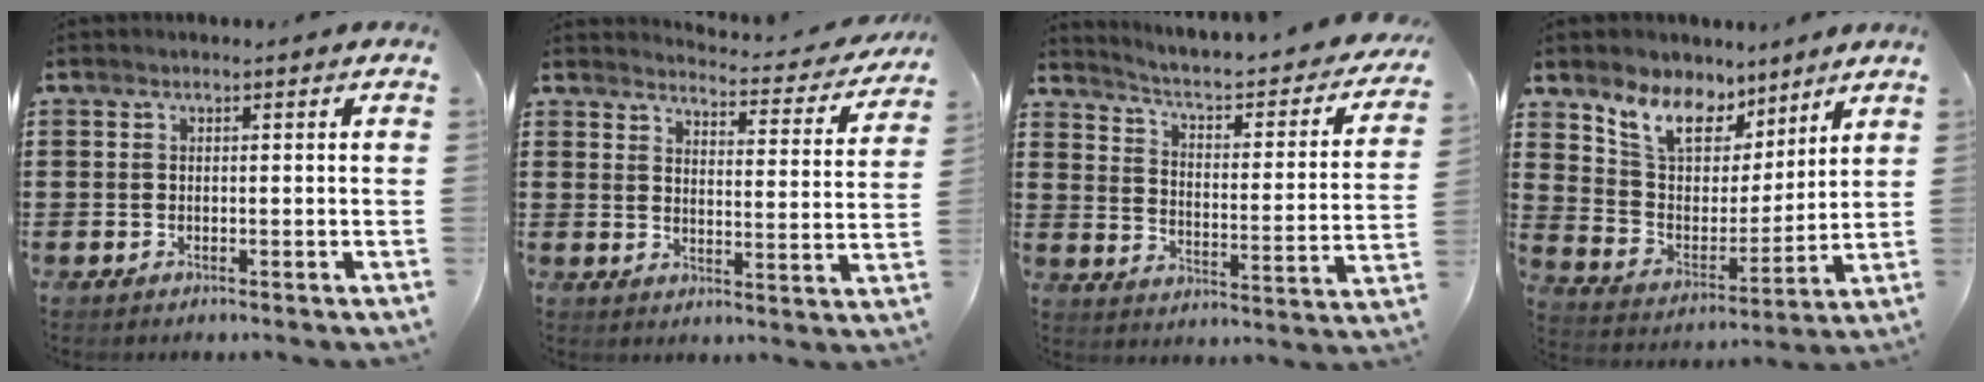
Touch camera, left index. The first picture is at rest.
{"total": 3.6, "force": [3.5, 0.1, 0.9], "torque": [-0.030, -0.030, 0.055]}
{"total": 3.5, "force": [2.7, 0.4, 2.2], "torque": [-0.061, -0.032, 0.033]}
{"total": 9.5, "force": [7.2, 5.1, 3.4], "torque": [-0.094, -0.030, 0.133]}